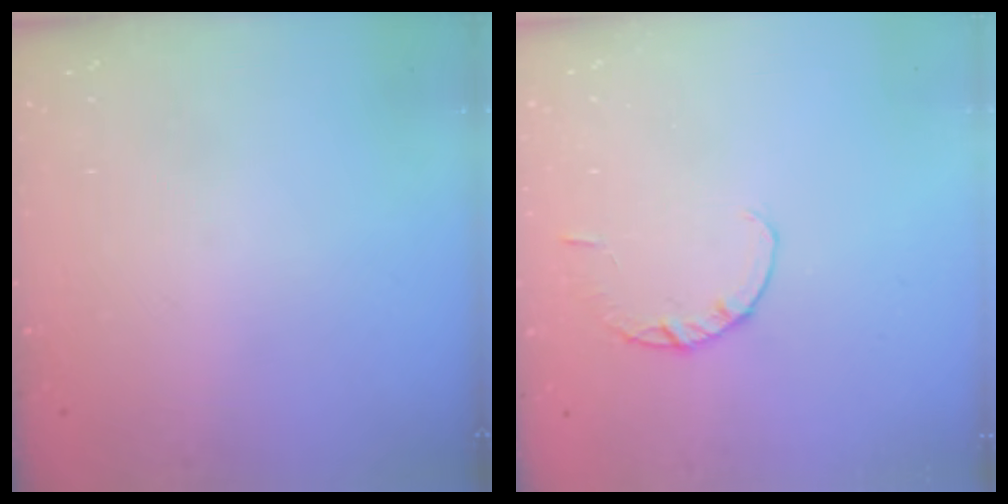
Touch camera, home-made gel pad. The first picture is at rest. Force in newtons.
{"total": 1.8, "press": 1.8, "slide": 0.3}